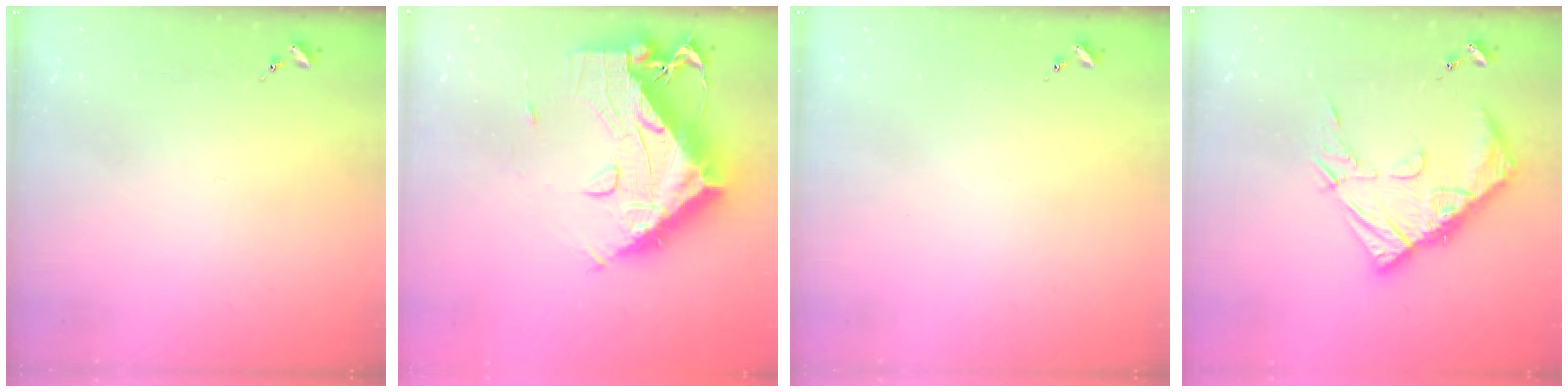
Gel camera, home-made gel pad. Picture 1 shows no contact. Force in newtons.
{"total": 18.2, "press": 18.1, "slide": 1.9}
{"total": 0.0}
{"total": 15.2, "press": 15.2, "slide": 1.5}